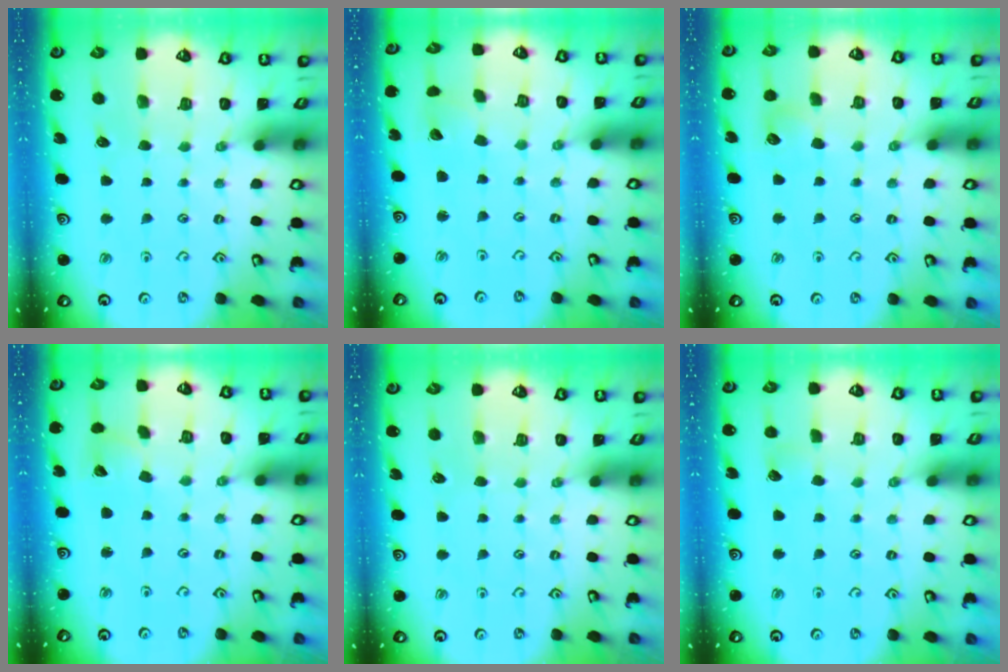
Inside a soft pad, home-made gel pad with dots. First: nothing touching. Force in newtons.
{"total": 3.3, "press": 3.3, "slide": 0.3}
{"total": 7.2, "press": 7.1, "slide": 0.8}
{"total": 3.6, "press": 3.6, "slide": 0.5}
{"total": 0.0}
{"total": 2.9, "press": 2.9, "slide": 0.4}